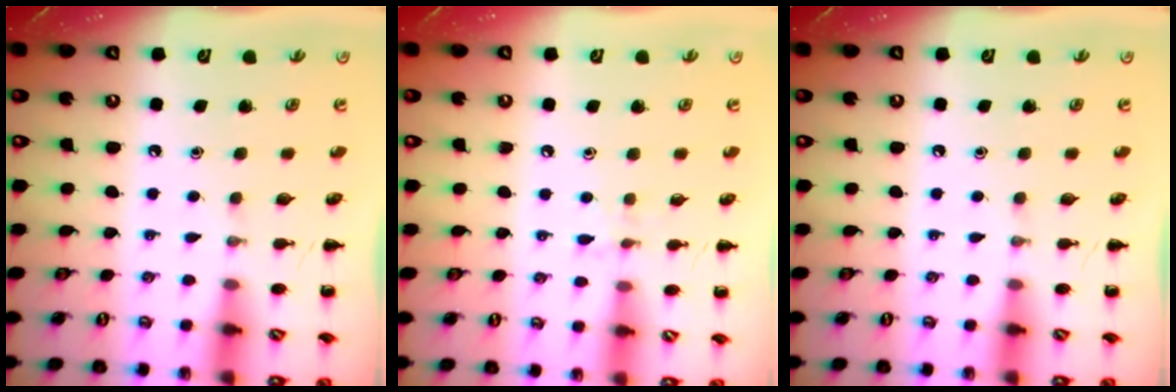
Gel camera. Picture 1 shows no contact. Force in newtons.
{"total": 5.4, "press": 5.2, "slide": 1.6}
{"total": 0.0}